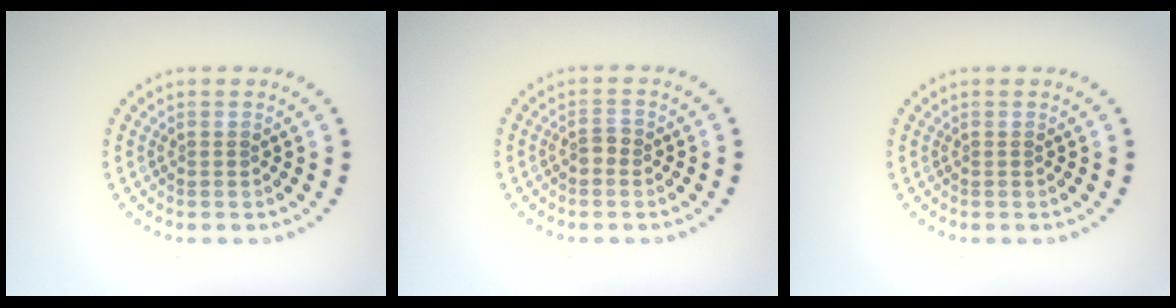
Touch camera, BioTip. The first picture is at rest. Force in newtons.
{"total": 1.0, "press": 1.0, "slide": 0.2}
{"total": 0.0}